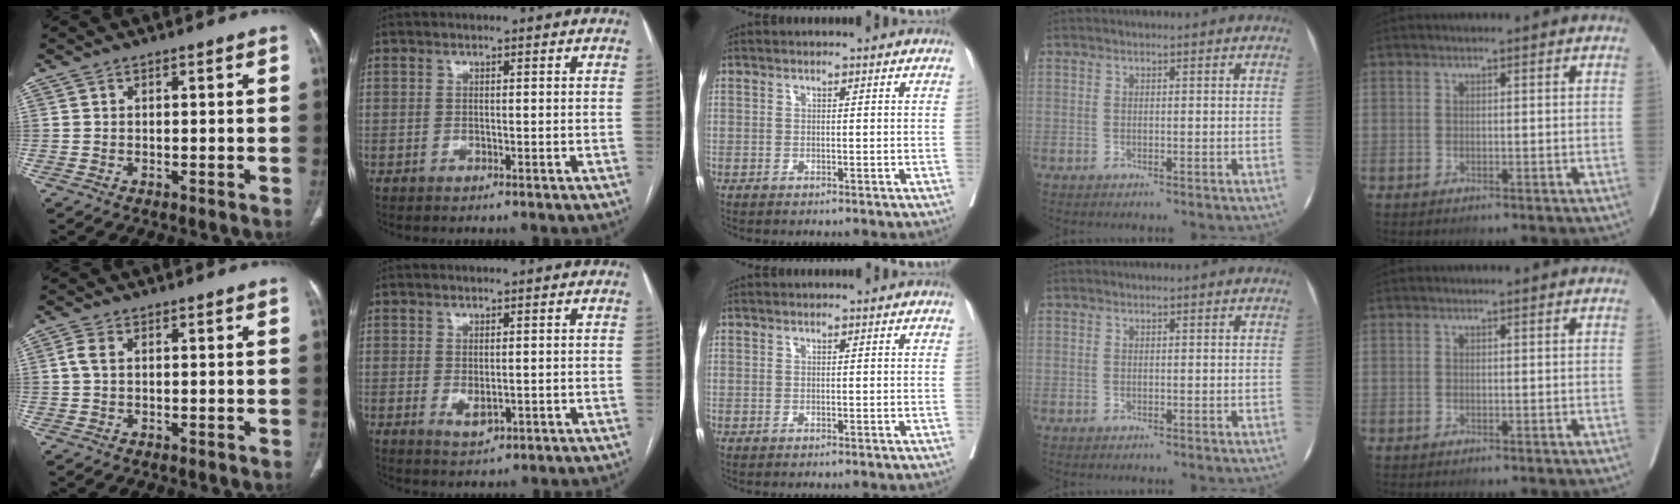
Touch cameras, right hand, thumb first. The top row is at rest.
{"thumb": {"total": 2.0, "force": [0.2, 1.2, 1.6], "torque": [-0.046, 0.004, 0.000]}, "index": {"total": 2.6, "force": [-0.4, 1.3, 2.2], "torque": [-0.038, -0.008, 0.002]}}